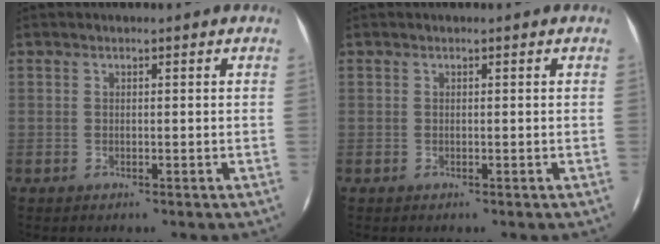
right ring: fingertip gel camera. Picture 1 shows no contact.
{"total": 0.0}